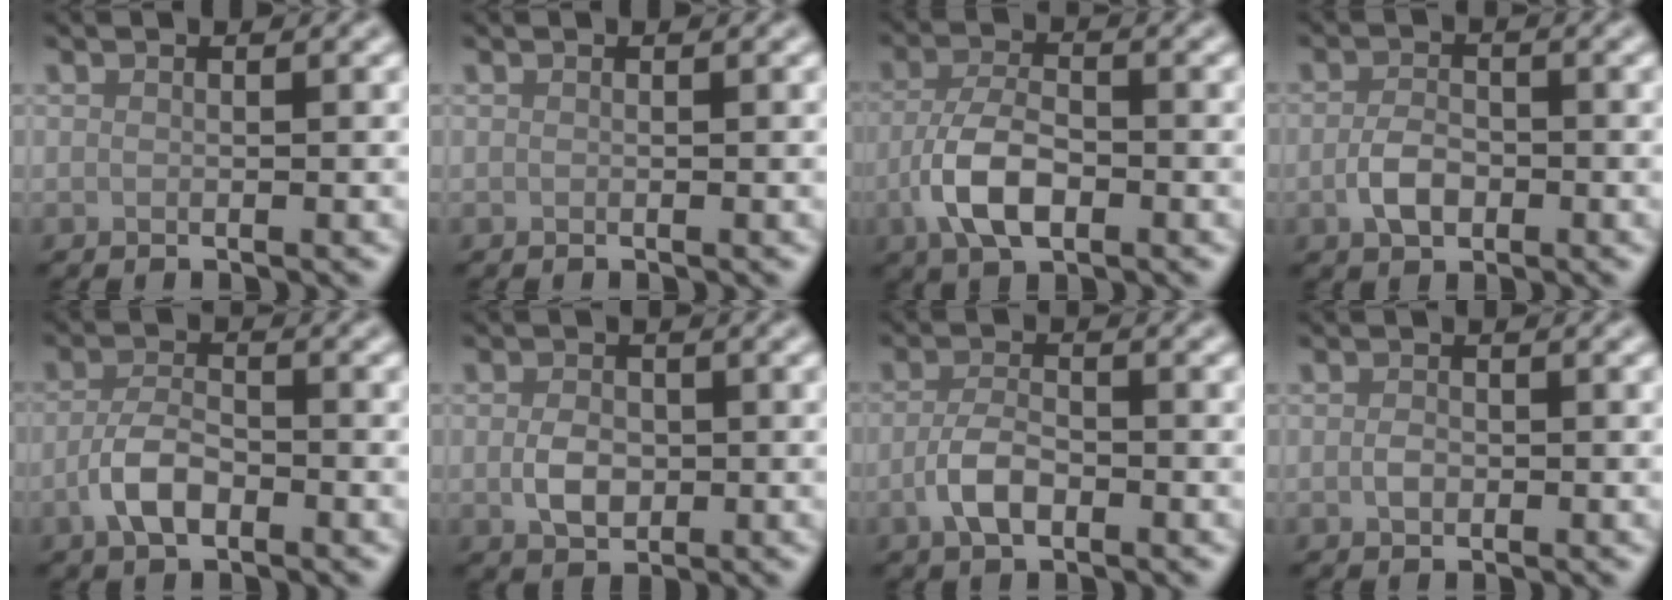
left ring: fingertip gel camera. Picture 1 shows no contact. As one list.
[{"total": 0.0}, {"total": 5.3, "force": [-2.0, 2.6, 4.1], "torque": [-0.084, 0.002, -0.044]}, {"total": 2.9, "force": [-0.8, 1.8, 2.1], "torque": [-0.041, 0.001, -0.019]}, {"total": 3.7, "force": [-1.7, 1.8, 2.7], "torque": [-0.055, 0.003, -0.039]}, {"total": 2.8, "force": [-0.3, 2.0, 1.9], "torque": [-0.038, -0.002, -0.008]}, {"total": 3.2, "force": [-1.3, 1.6, 2.5], "torque": [-0.051, 0.002, -0.031]}, {"total": 1.2, "force": [-0.3, 0.8, 0.9], "torque": [-0.018, 0.000, -0.008]}]